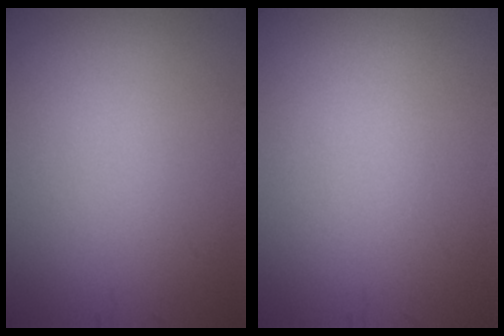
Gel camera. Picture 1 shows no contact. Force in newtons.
{"total": 0.0}